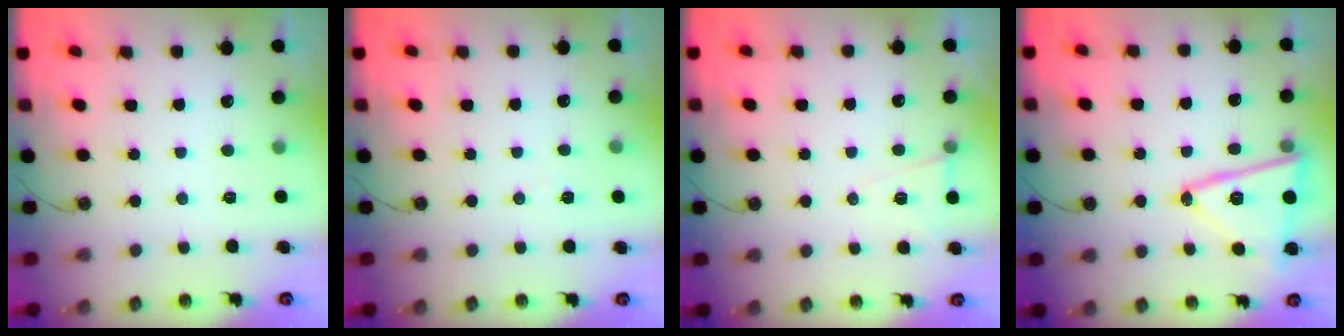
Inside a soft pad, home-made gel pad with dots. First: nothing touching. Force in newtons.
{"total": 4.9, "press": 2.3, "slide": 4.3}
{"total": 6.7, "press": 5.0, "slide": 4.5}
{"total": 16.4, "press": 16.3, "slide": 1.0}